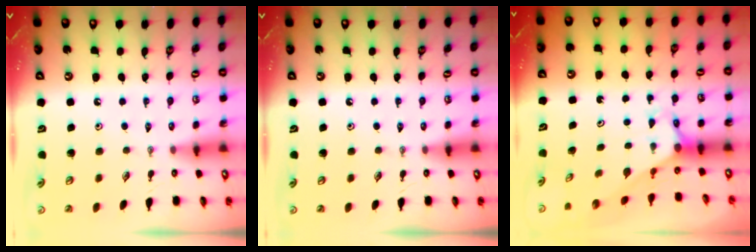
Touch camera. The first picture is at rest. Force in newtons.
{"total": 0.0}
{"total": 2.7, "press": 2.7, "slide": 0.0}